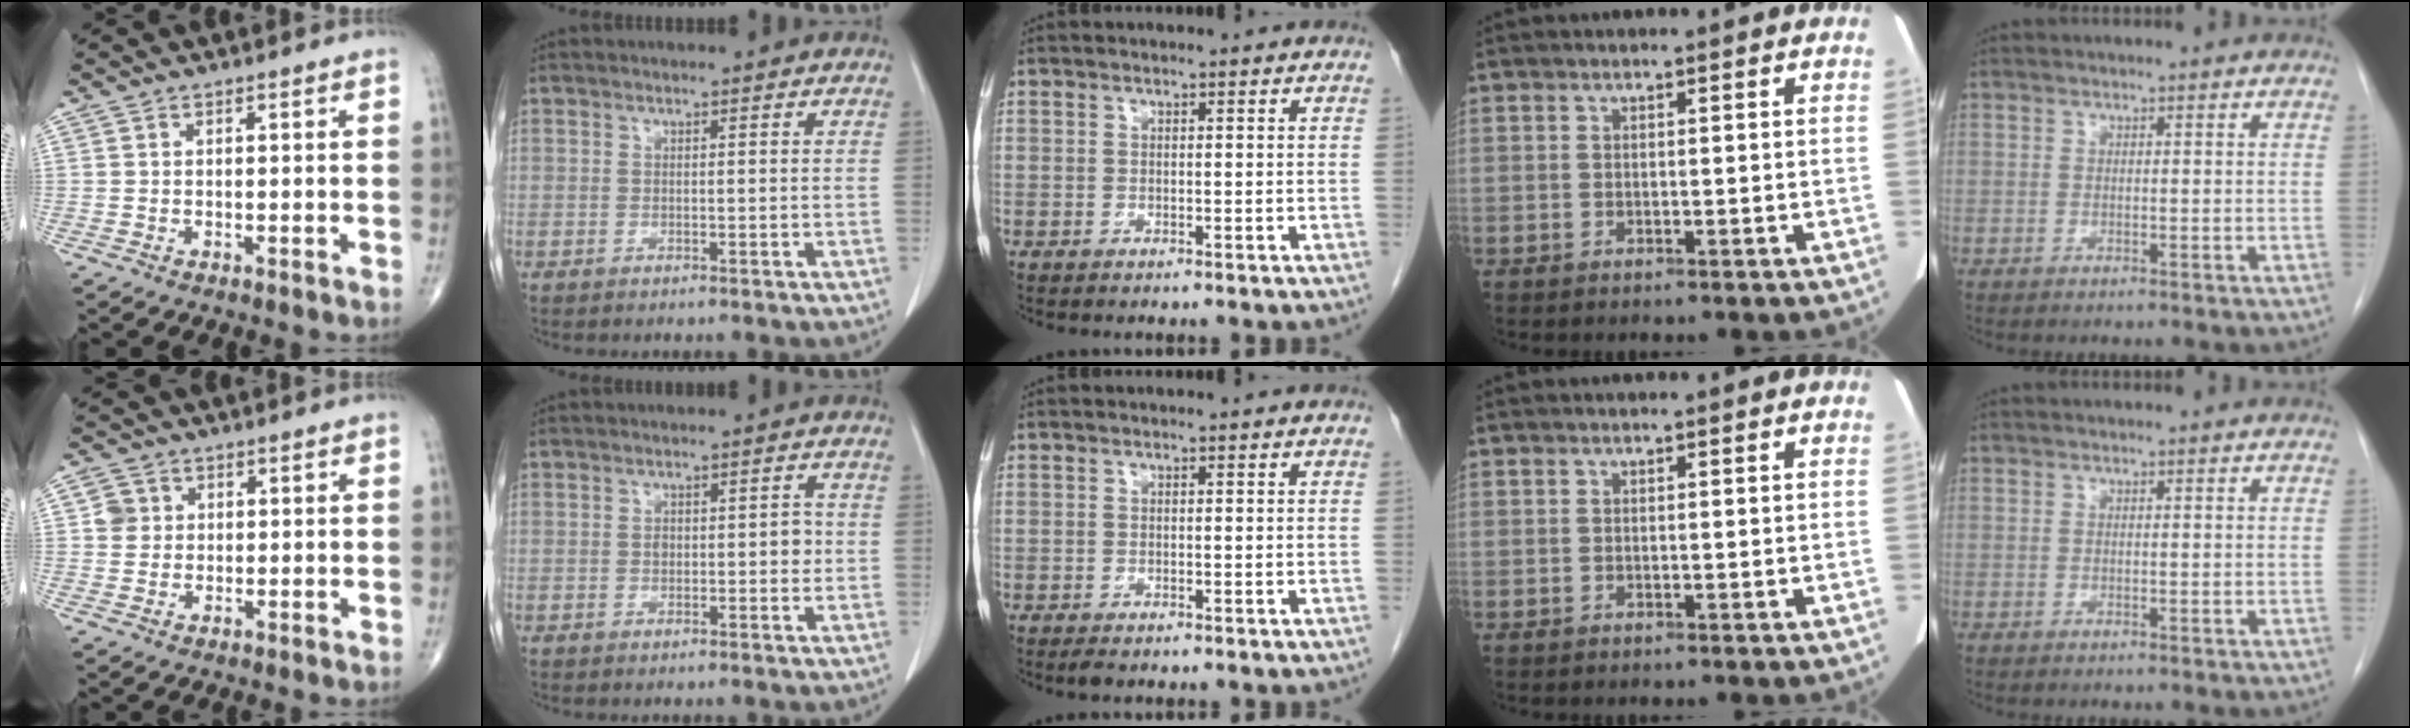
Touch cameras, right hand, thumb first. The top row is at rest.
{"thumb": {"total": 3.1, "force": [0.7, 2.9, 0.9], "torque": [0.001, 0.002, 0.009]}, "index": {"total": 2.8, "force": [-0.2, 1.5, 2.3], "torque": [-0.030, 0.005, -0.002]}, "middle": {"total": 1.2, "force": [-0.9, 0.3, 0.8], "torque": [-0.014, -0.004, -0.012]}}